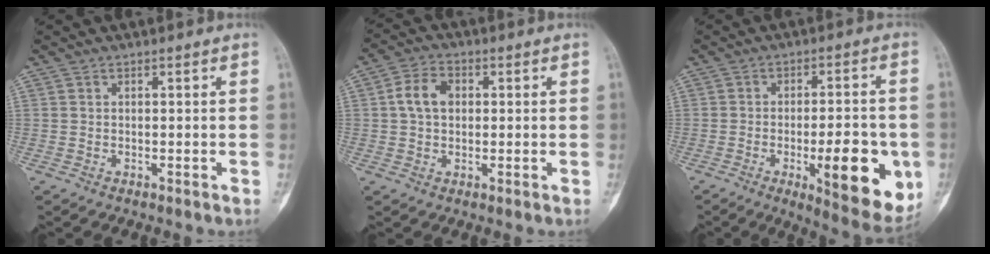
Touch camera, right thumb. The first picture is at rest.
{"total": 6.2, "force": [0.9, 4.4, 4.3], "torque": [-0.077, 0.013, 0.010]}
{"total": 16.3, "force": [-4.4, 5.3, 14.8], "torque": [-0.179, -0.002, -0.052]}